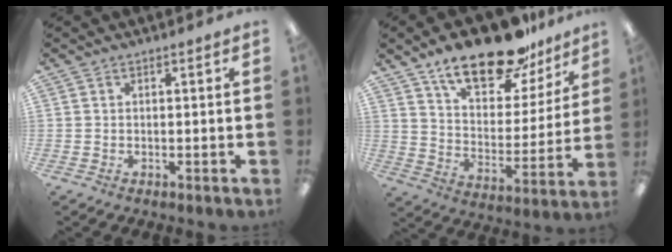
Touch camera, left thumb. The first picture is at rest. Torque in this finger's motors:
{"motor_torque": [0.40, 0.41, 1.44, -1.33, 0.11]}